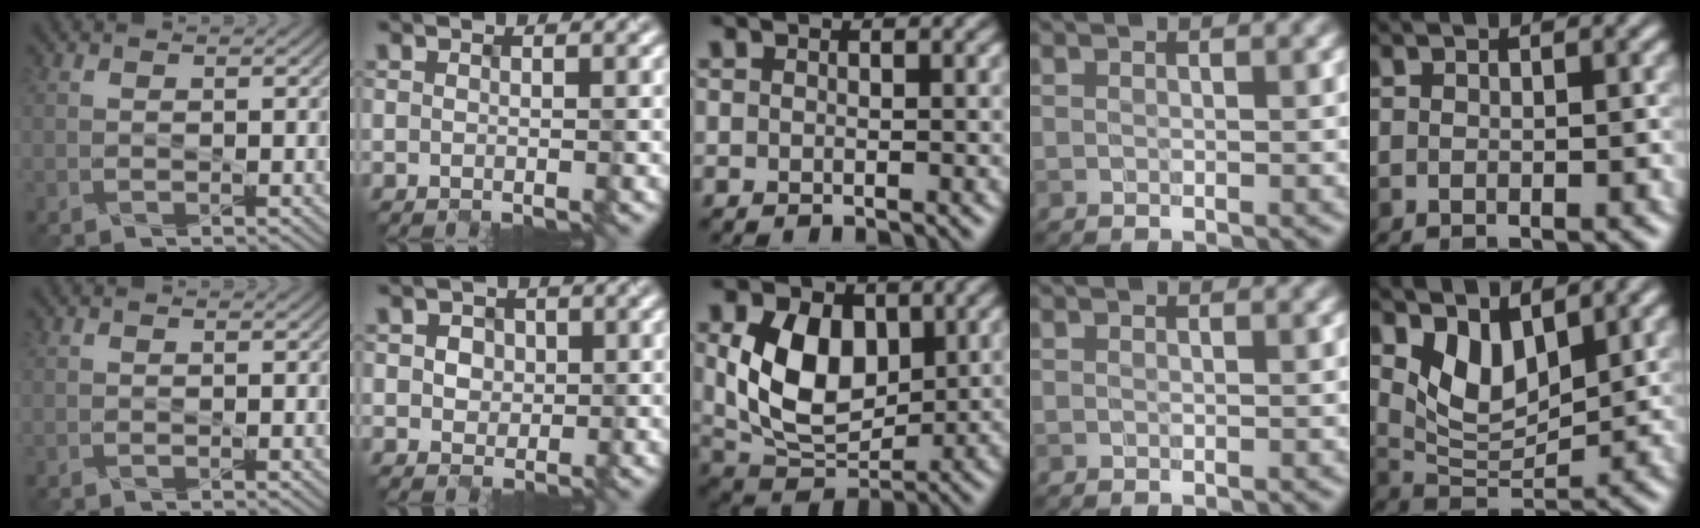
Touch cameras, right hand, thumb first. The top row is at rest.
{"index": {"total": 2.7, "force": [1.0, 2.3, 1.1], "torque": [-0.028, 0.017, 0.010]}, "middle": {"total": 7.6, "force": [1.4, 5.2, 5.4], "torque": [-0.114, -0.005, 0.030]}, "little": {"total": 3.9, "force": [2.4, 1.8, 2.5], "torque": [-0.054, -0.012, 0.041]}}